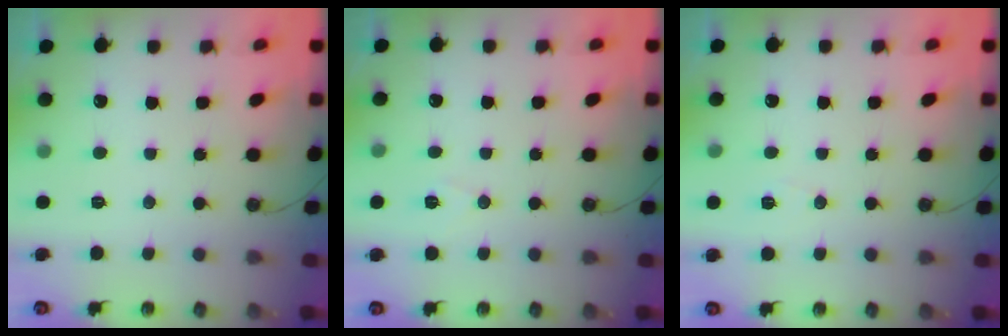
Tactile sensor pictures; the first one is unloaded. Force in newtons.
{"total": 6.1, "press": 4.0, "slide": 4.6}
{"total": 4.9, "press": 4.3, "slide": 2.5}